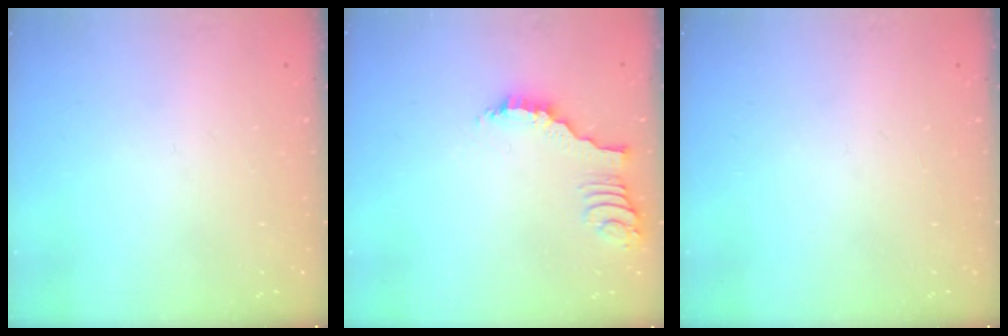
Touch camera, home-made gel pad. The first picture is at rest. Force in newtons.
{"total": 2.2, "press": 2.2, "slide": 0.4}
{"total": 0.0}